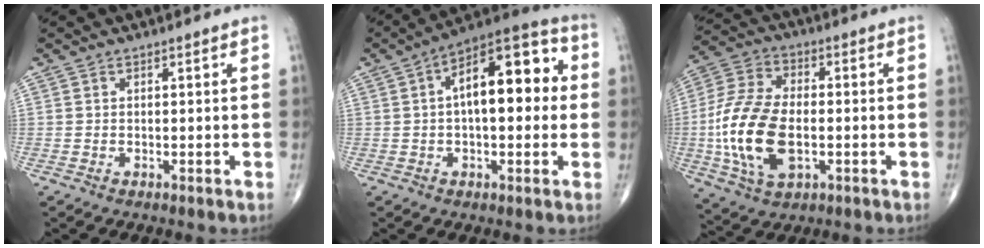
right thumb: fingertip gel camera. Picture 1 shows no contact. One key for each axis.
{"total": 16.3, "fx": 2.2, "fy": 7.5, "fz": 14.3, "tx": -0.188, "ty": 0.038, "tz": 0.022}
{"total": 17.3, "fx": -2.6, "fy": 9.6, "fz": 14.1, "tx": -0.290, "ty": 0.009, "tz": -0.047}